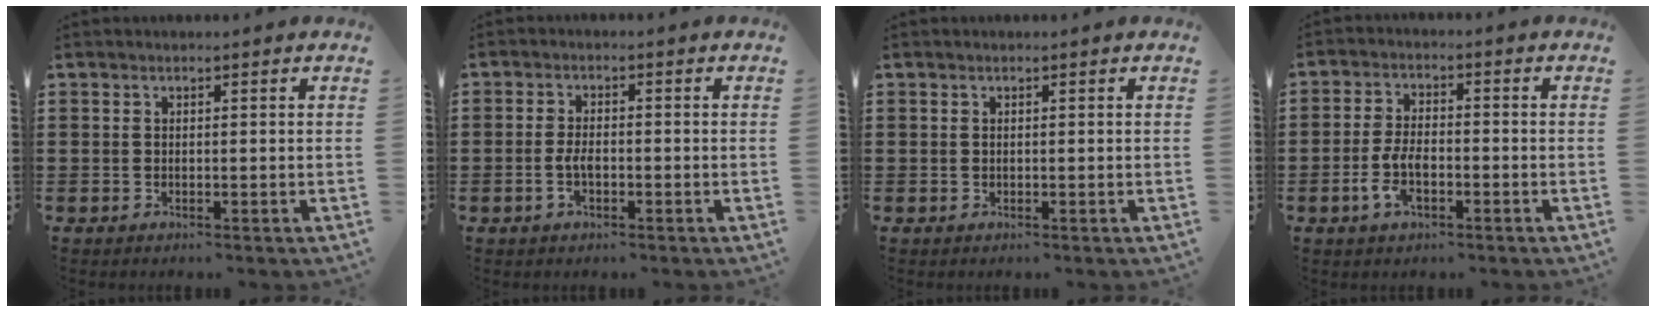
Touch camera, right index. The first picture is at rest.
{"total": 3.0, "force": [-0.9, 1.3, 2.5], "torque": [-0.063, -0.003, -0.022]}
{"total": 0.0}
{"total": 5.5, "force": [-2.0, 2.7, 4.3], "torque": [-0.101, -0.001, -0.043]}